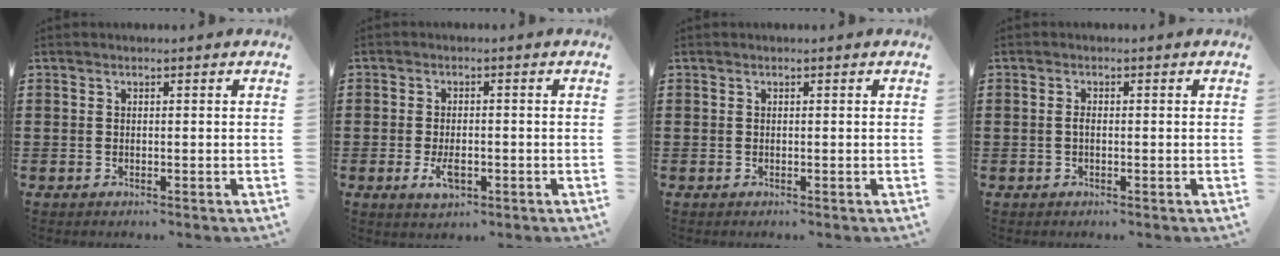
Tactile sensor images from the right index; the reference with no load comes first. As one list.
[{"total": 3.6, "force": [-1.2, 1.7, 2.9], "torque": [-0.065, -0.003, -0.024]}, {"total": 0.0}, {"total": 1.1, "force": [-0.2, 0.4, 1.0], "torque": [-0.019, -0.002, -0.004]}]